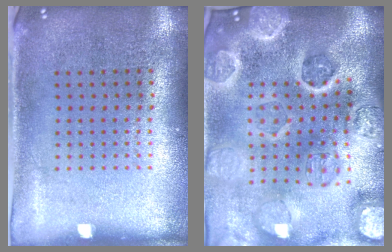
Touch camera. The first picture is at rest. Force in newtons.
{"total": 5.4, "press": 4.6, "slide": 2.8}